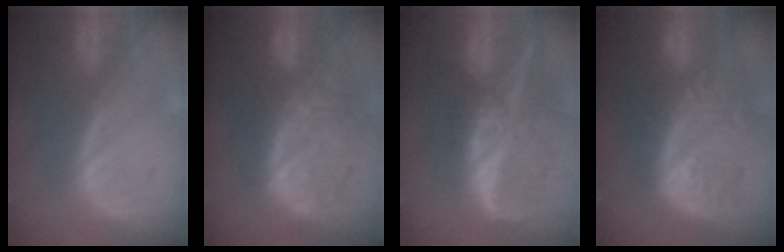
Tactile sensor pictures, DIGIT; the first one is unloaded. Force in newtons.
{"total": 11.4, "press": 9.6, "slide": 6.1}
{"total": 9.5, "press": 8.2, "slide": 4.7}
{"total": 12.1, "press": 10.8, "slide": 5.5}